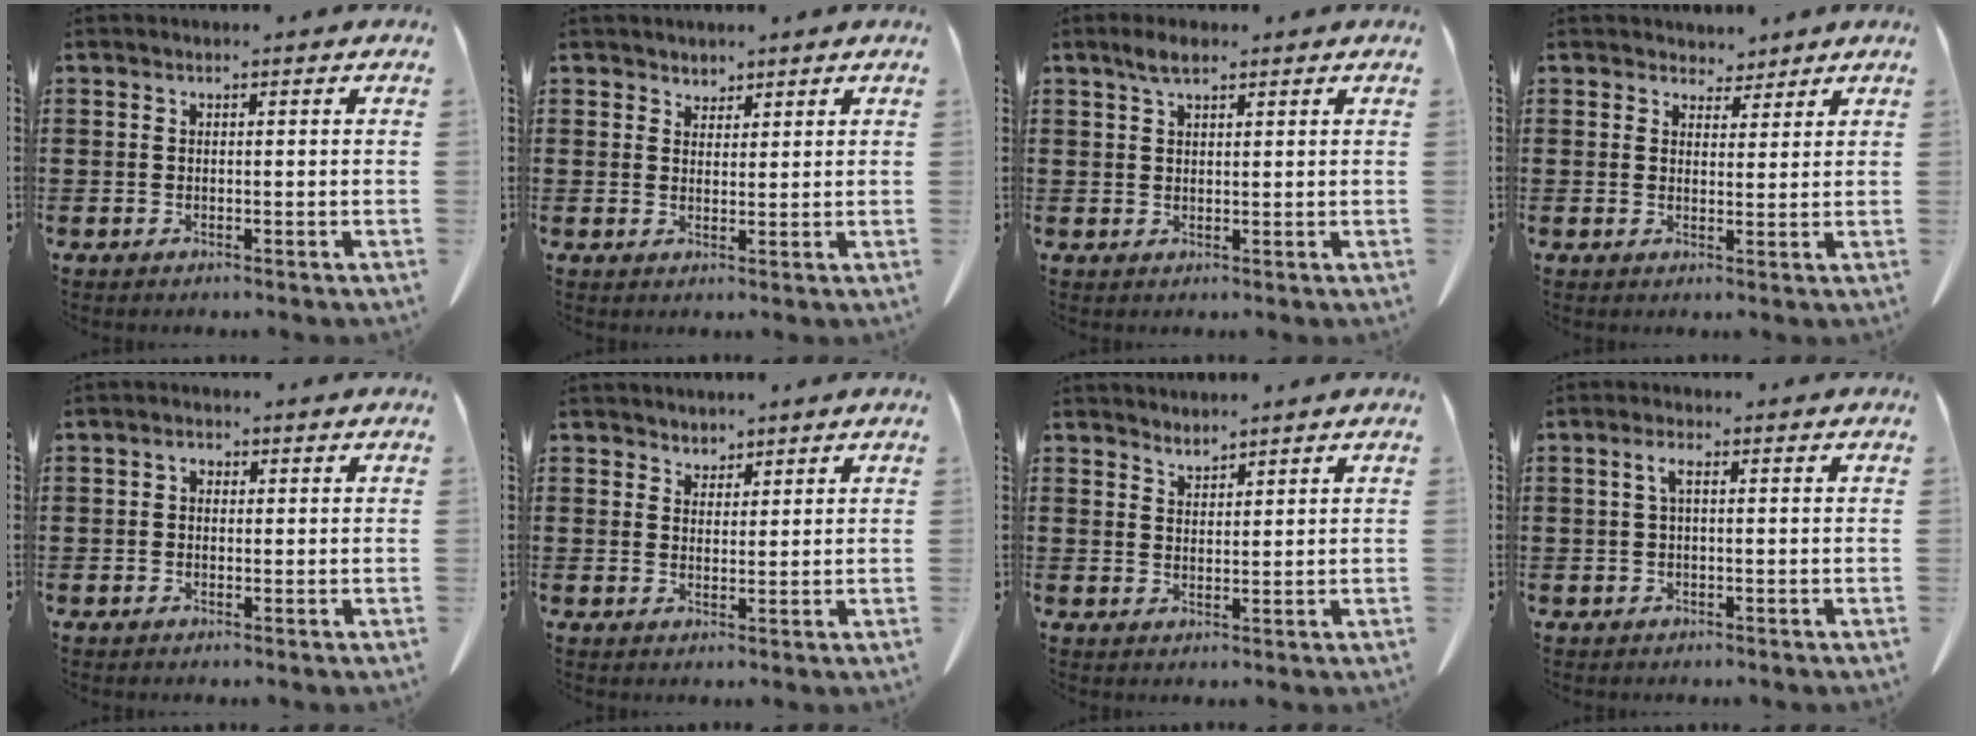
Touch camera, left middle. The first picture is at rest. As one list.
[{"total": 2.0, "force": [1.7, 0.9, -0.2], "torque": [-0.003, 0.003, 0.033]}, {"total": 2.8, "force": [2.0, 0.9, 1.8], "torque": [-0.041, 0.002, 0.036]}, {"total": 3.6, "force": [3.3, 1.5, 0.2], "torque": [-0.007, -0.005, 0.060]}, {"total": 1.4, "force": [0.1, 0.9, 1.0], "torque": [-0.023, 0.005, 0.002]}, {"total": 2.3, "force": [2.1, 0.9, -0.1], "torque": [-0.004, 0.001, 0.040]}, {"total": 2.2, "force": [2.2, 0.1, -0.2], "torque": [0.000, -0.006, 0.043]}, {"total": 2.1, "force": [0.2, 0.6, 2.1], "torque": [-0.041, 0.003, 0.003]}]